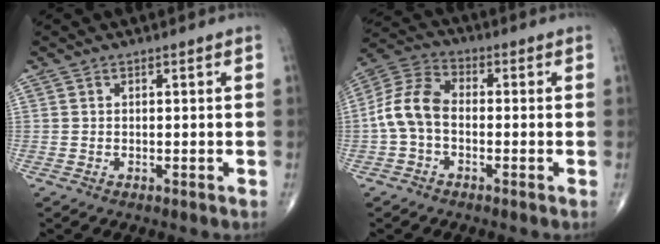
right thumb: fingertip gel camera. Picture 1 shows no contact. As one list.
[{"total": 8.8, "force": [-1.3, 5.7, 6.6], "torque": [-0.132, 0.028, -0.040]}]